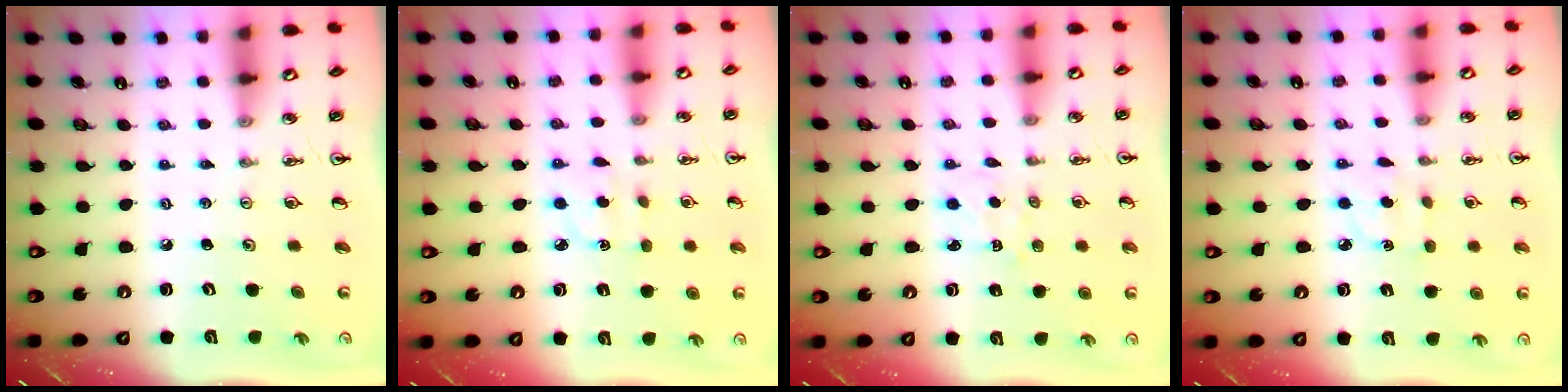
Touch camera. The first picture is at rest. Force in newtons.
{"total": 2.8, "press": 2.6, "slide": 0.8}
{"total": 2.9, "press": 2.8, "slide": 0.4}
{"total": 3.5, "press": 3.4, "slide": 0.5}